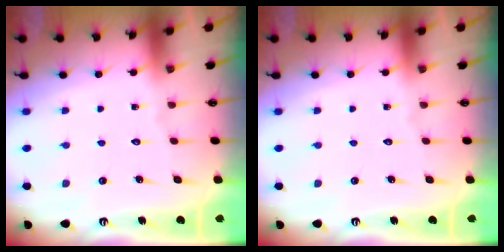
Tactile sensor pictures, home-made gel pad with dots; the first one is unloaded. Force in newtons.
{"total": 0.0}